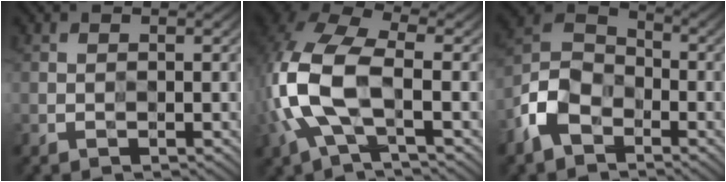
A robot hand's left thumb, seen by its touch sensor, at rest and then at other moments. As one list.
[{"total": 11.9, "force": [-2.1, 6.7, 9.6], "torque": [-0.249, 0.004, -0.048]}, {"total": 7.8, "force": [-4.7, 5.2, 3.5], "torque": [-0.073, 0.004, -0.112]}]